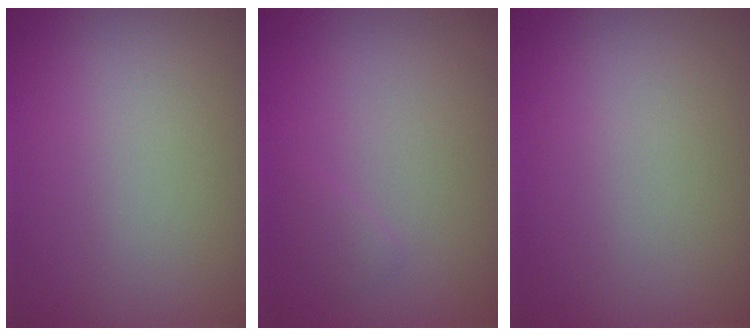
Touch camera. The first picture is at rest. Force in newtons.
{"total": 0.7, "press": 0.7, "slide": 0.0}
{"total": 0.0}